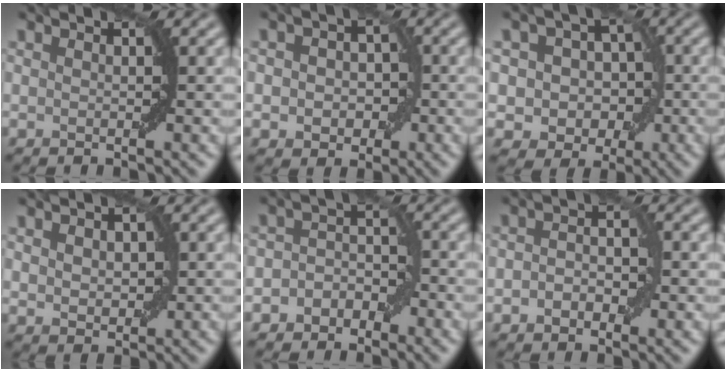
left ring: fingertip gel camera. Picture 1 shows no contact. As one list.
[{"total": 4.0, "force": [-0.3, 3.3, 2.3], "torque": [-0.013, 0.006, -0.016]}, {"total": 5.9, "force": [0.1, 5.2, 2.8], "torque": [-0.017, 0.017, -0.019]}, {"total": 2.1, "force": [0.5, 1.5, 1.4], "torque": [-0.023, 0.000, 0.012]}, {"total": 2.8, "force": [-1.6, 2.1, 0.9], "torque": [0.013, 0.012, -0.039]}, {"total": 2.7, "force": [-0.7, 1.7, 2.0], "torque": [-0.035, 0.003, -0.014]}]